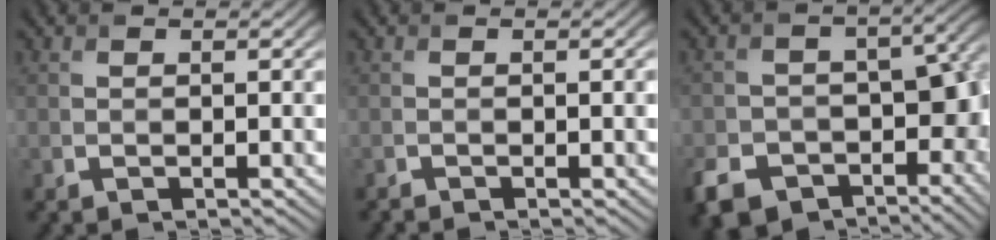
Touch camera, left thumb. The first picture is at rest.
{"total": 1.5, "force": [-1.0, 0.4, 1.1], "torque": [-0.016, 0.000, -0.021]}
{"total": 12.5, "force": [-5.3, 8.9, 7.0], "torque": [-0.123, -0.047, -0.082]}